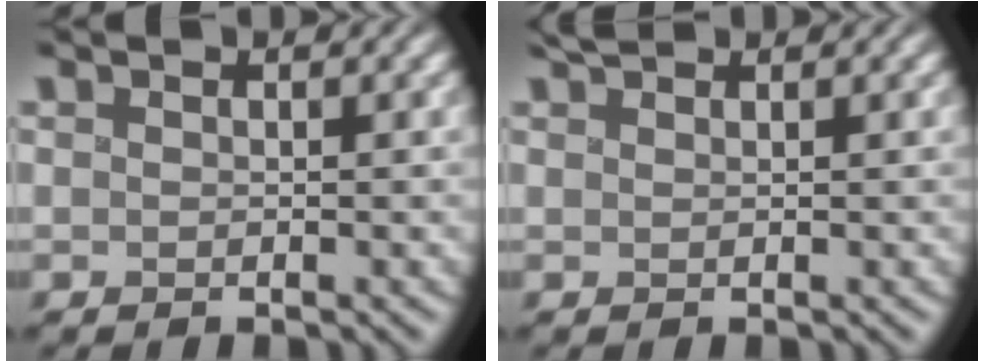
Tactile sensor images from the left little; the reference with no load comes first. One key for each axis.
{"total": 1.3, "fx": 1.2, "fy": 0.1, "fz": 0.4, "tx": -0.003, "ty": 0.008, "tz": 0.026}